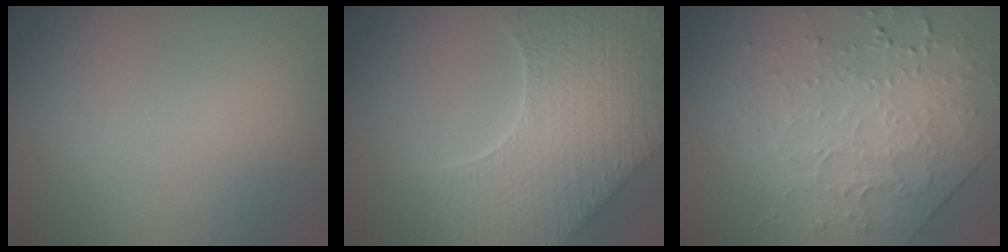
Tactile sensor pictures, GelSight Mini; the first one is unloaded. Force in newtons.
{"total": 8.5, "press": 6.3, "slide": 5.8}
{"total": 3.8, "press": 3.6, "slide": 1.4}